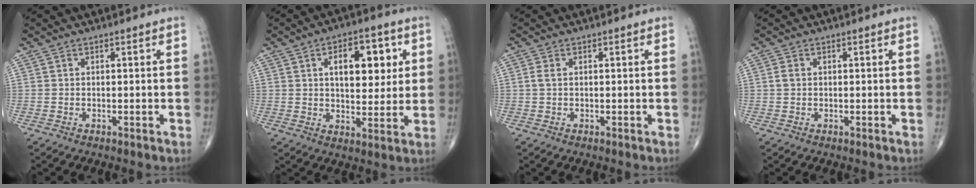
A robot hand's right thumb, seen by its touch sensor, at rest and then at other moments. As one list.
[{"total": 12.4, "force": [3.5, 6.7, 9.8], "torque": [-0.099, -0.008, 0.053]}, {"total": 1.1, "force": [0.2, 0.6, 0.9], "torque": [-0.026, 0.003, 0.003]}, {"total": 1.4, "force": [0.1, 1.0, 0.9], "torque": [-0.018, 0.004, 0.003]}]